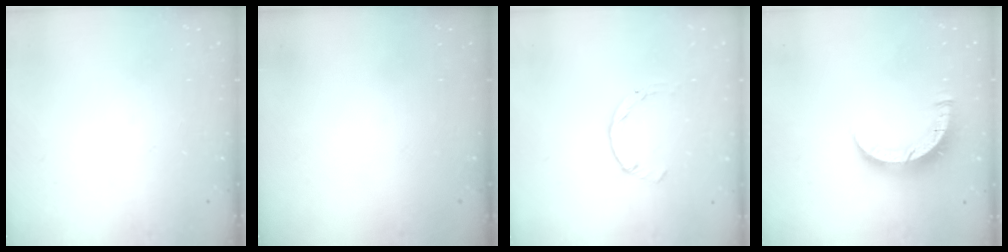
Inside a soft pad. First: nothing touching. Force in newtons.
{"total": 0.0}
{"total": 0.0}
{"total": 8.0, "press": 7.9, "slide": 1.0}